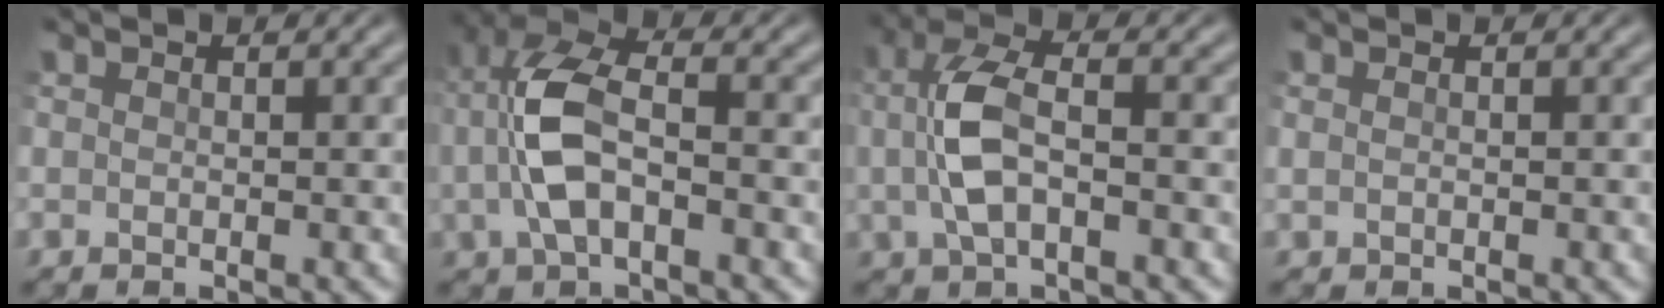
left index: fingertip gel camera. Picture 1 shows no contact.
{"total": 6.5, "force": [-0.9, 3.3, 5.6], "torque": [-0.127, 0.012, -0.023]}
{"total": 5.3, "force": [-0.4, 2.4, 4.7], "torque": [-0.107, 0.005, -0.010]}
{"total": 0.0}